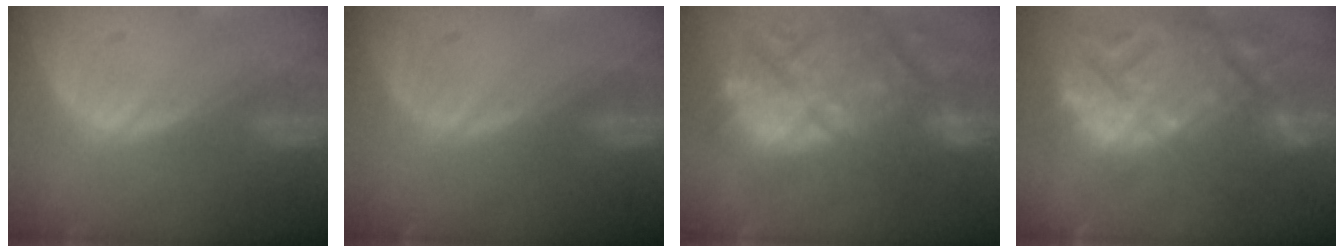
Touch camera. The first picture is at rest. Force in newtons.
{"total": 0.0}
{"total": 13.8, "press": 12.6, "slide": 5.6}
{"total": 15.3, "press": 13.2, "slide": 7.8}